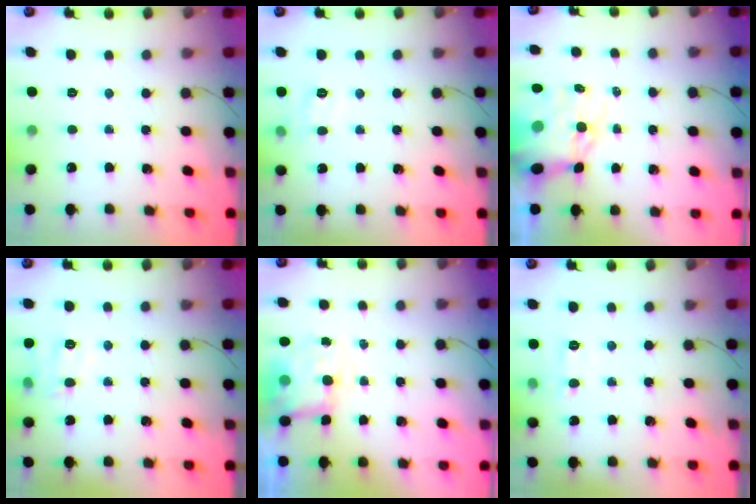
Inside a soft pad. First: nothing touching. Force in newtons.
{"total": 8.2, "press": 8.1, "slide": 1.5}
{"total": 13.0, "press": 12.6, "slide": 3.4}
{"total": 9.8, "press": 9.7, "slide": 1.4}
{"total": 6.5, "press": 6.4, "slide": 1.2}
{"total": 5.0, "press": 4.8, "slide": 1.5}